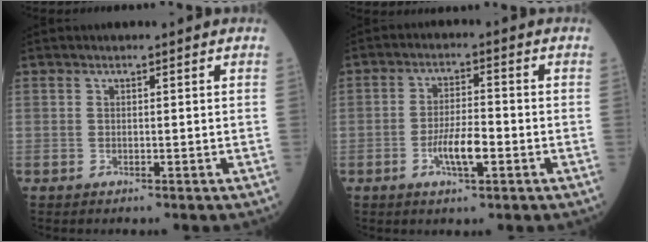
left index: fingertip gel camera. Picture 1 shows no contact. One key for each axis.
{"total": 5.5, "fx": -2.0, "fy": 1.3, "fz": 5.0, "tx": -0.099, "ty": -0.001, "tz": -0.037}